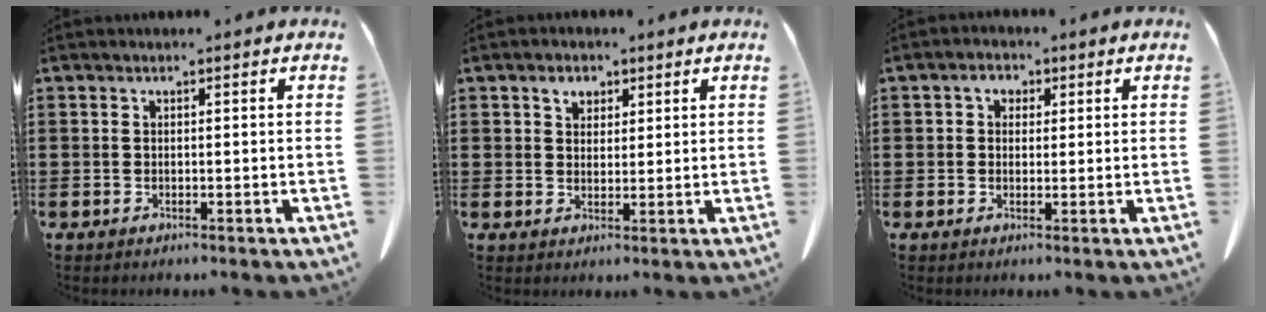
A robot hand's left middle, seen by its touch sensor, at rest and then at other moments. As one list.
[{"total": 2.7, "force": [1.6, 1.8, 1.3], "torque": [-0.023, 0.005, 0.026]}, {"total": 2.2, "force": [0.7, 1.8, 1.1], "torque": [-0.028, 0.012, 0.010]}]